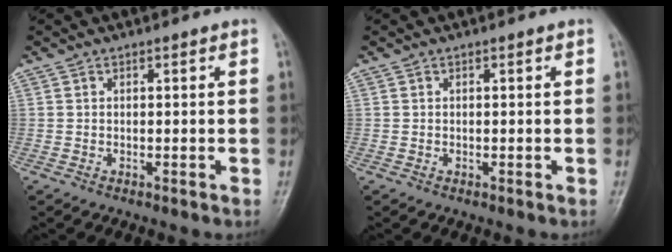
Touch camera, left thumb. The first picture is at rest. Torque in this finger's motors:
{"motor_torque": [-0.19, -0.07, 0.11, 0.02, 0.00]}